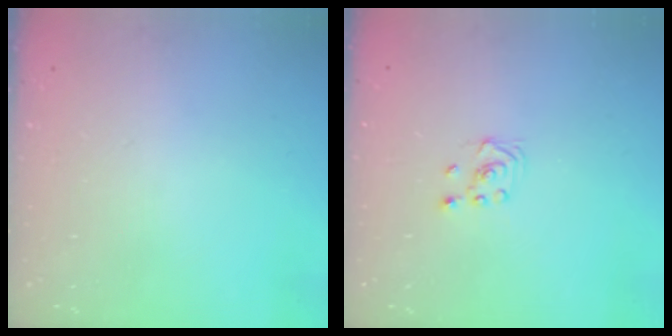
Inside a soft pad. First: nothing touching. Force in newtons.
{"total": 2.3, "press": 2.2, "slide": 0.7}